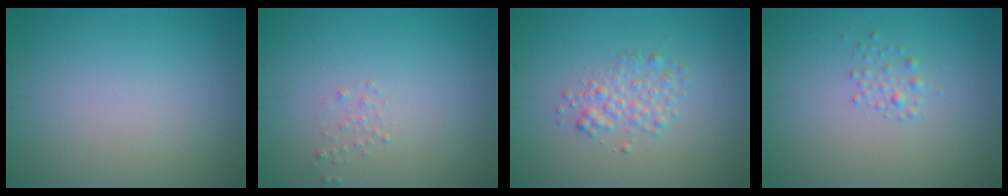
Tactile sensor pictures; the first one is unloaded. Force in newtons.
{"total": 0.6, "press": 0.6, "slide": 0.0}
{"total": 2.1, "press": 2.1, "slide": 0.1}
{"total": 1.1, "press": 1.1, "slide": 0.1}